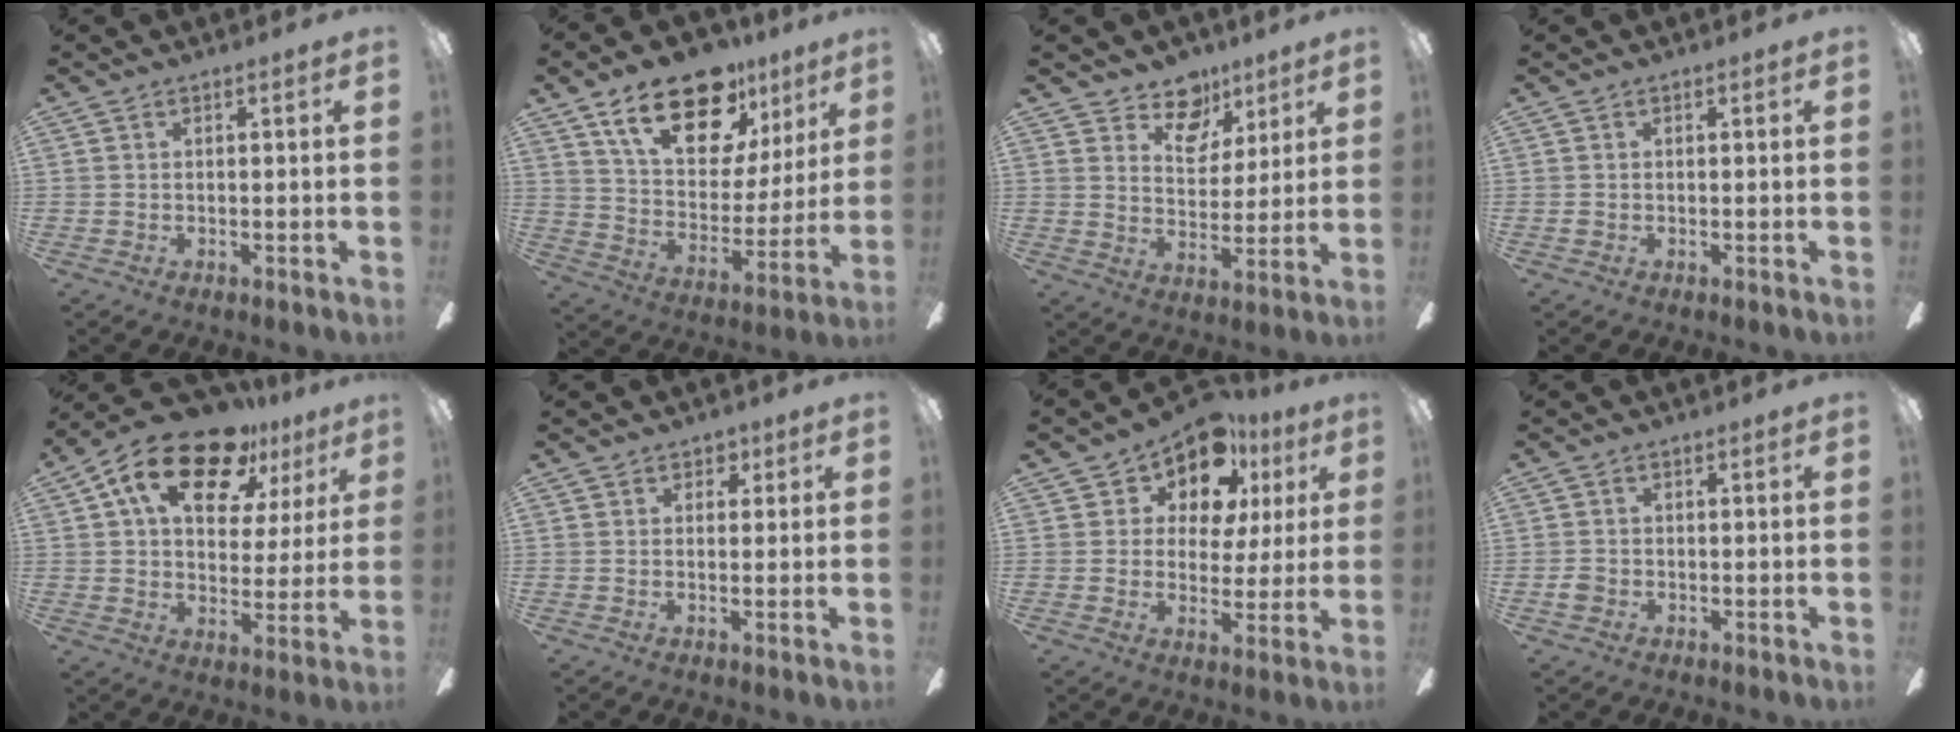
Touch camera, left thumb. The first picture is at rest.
{"total": 21.5, "force": [14.1, 10.7, 12.3], "torque": [-0.198, -0.073, 0.245]}
{"total": 10.4, "force": [7.1, 6.7, 3.7], "torque": [-0.053, -0.039, 0.132]}
{"total": 0.5, "force": [-0.1, 0.5, 0.2], "torque": [-0.004, 0.005, -0.004]}
{"total": 17.8, "force": [10.3, 9.5, 10.9], "torque": [-0.185, -0.039, 0.180]}
{"total": 2.2, "force": [1.1, 1.8, 0.7], "torque": [0.000, 0.001, 0.016]}
{"total": 11.9, "force": [8.0, 7.1, 5.1], "torque": [-0.093, -0.045, 0.148]}
{"total": 1.9, "force": [-0.7, 1.6, 0.8], "torque": [-0.013, 0.006, -0.015]}